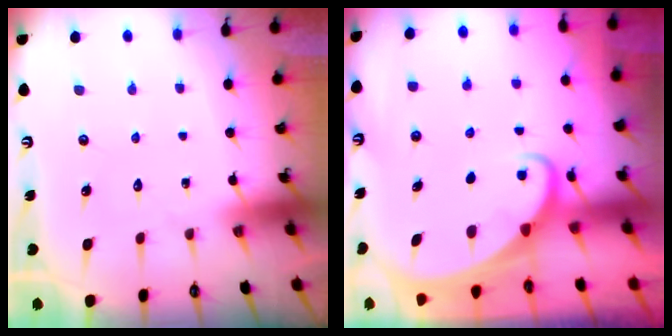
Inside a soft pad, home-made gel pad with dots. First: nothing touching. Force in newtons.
{"total": 2.7, "press": 2.7, "slide": 0.2}